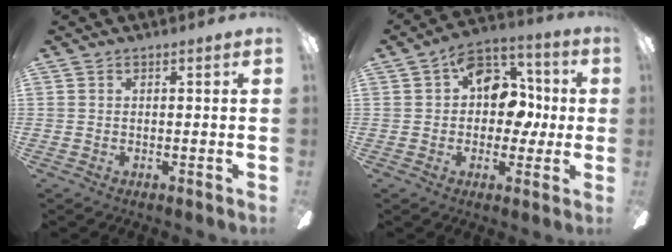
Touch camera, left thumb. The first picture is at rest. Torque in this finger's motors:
{"motor_torque": [0.99, 1.11, 0.03, -0.04, 0.08]}